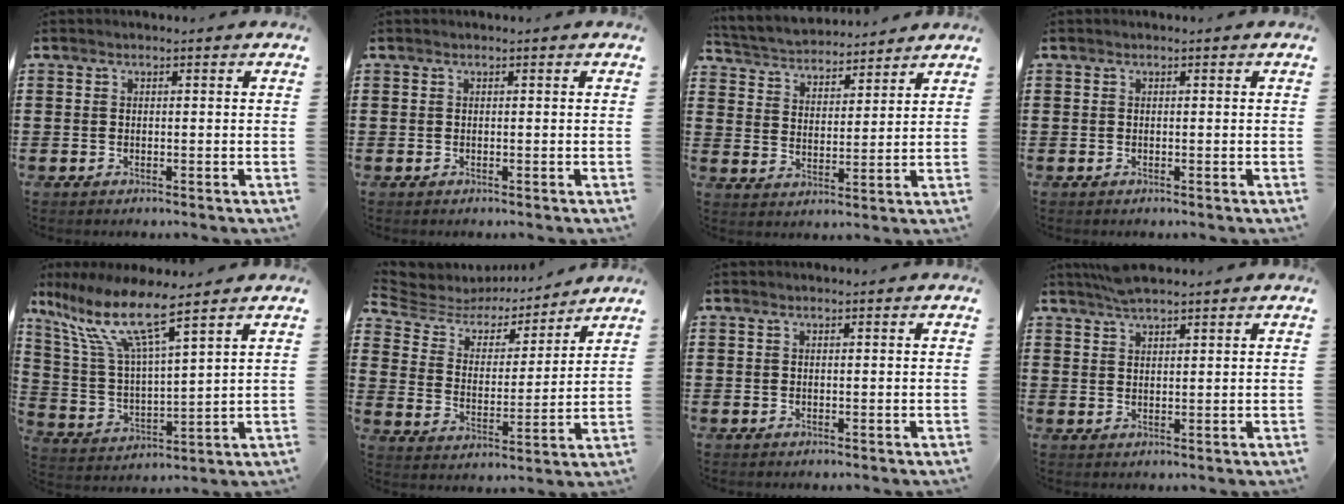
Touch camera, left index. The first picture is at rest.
{"total": 0.0}
{"total": 3.9, "force": [3.8, 0.6, -0.2], "torque": [-0.018, -0.025, 0.063]}
{"total": 0.0}
{"total": 10.3, "force": [7.4, 1.4, 7.0], "torque": [-0.170, -0.040, 0.123]}
{"total": 5.0, "force": [4.4, 1.9, 1.3], "torque": [-0.056, -0.028, 0.069]}
{"total": 0.0}
{"total": 2.7, "force": [2.5, 0.4, 1.0], "torque": [-0.025, 0.002, 0.047]}